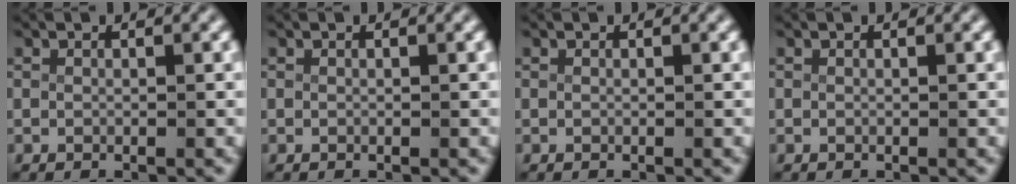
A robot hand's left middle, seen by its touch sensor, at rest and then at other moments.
{"total": 0.0}
{"total": 0.0}
{"total": 0.0}